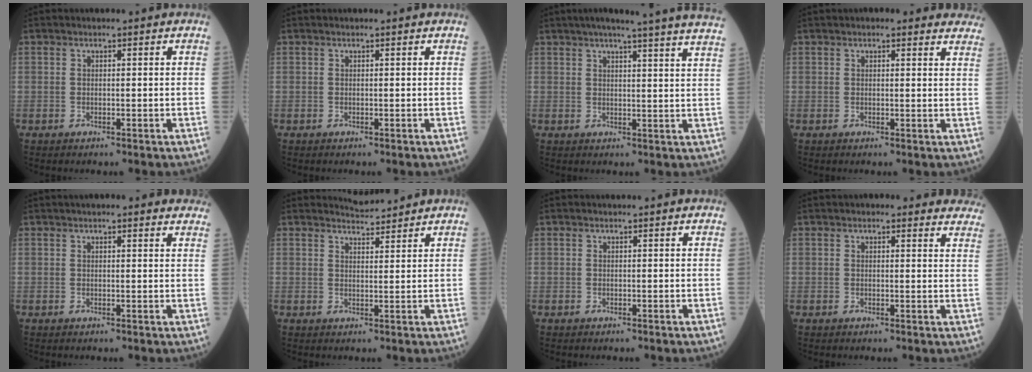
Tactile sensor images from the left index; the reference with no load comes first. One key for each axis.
{"total": 0.0}
{"total": 21.9, "fx": 19.5, "fy": -0.6, "fz": 10.0, "tx": -0.149, "ty": -0.021, "tz": 0.230}
{"total": 7.1, "fx": 6.5, "fy": 1.7, "fz": 2.1, "tx": -0.001, "ty": -0.001, "tz": 0.048}
{"total": 8.9, "fx": 7.8, "fy": 1.7, "fz": 4.0, "tx": -0.040, "ty": 0.021, "tz": 0.084}
{"total": 3.0, "fx": 3.0, "fy": 0.0, "fz": -0.2, "tx": -0.010, "ty": 0.002, "tz": 0.053}
{"total": 0.6, "fx": 0.5, "fy": 0.0, "fz": 0.1, "tx": -0.007, "ty": 0.009, "tz": 0.009}
{"total": 8.5, "fx": 8.1, "fy": 2.2, "fz": 1.8, "tx": 0.017, "ty": -0.008, "tz": 0.055}